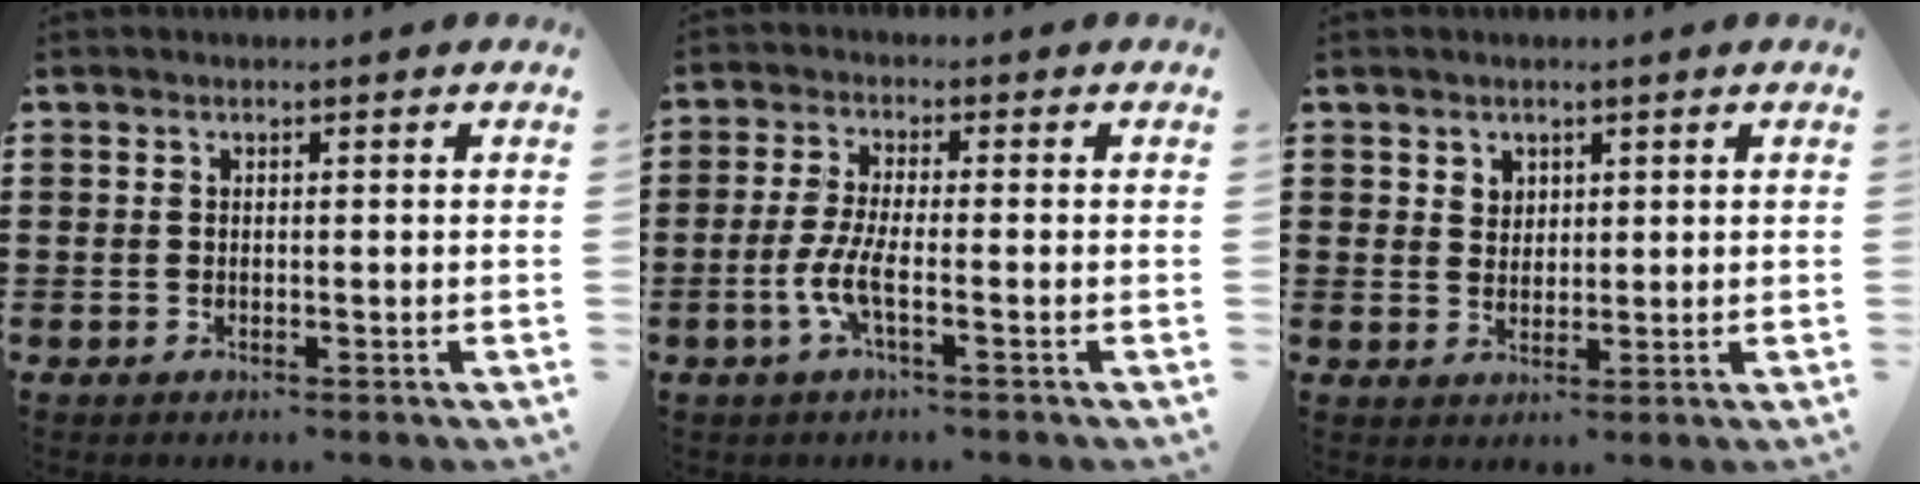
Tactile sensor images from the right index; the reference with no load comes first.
{"total": 5.2, "force": [-1.9, 0.8, 4.8], "torque": [-0.109, -0.013, -0.043]}
{"total": 2.4, "force": [1.5, 1.8, 0.3], "torque": [-0.004, 0.004, 0.028]}